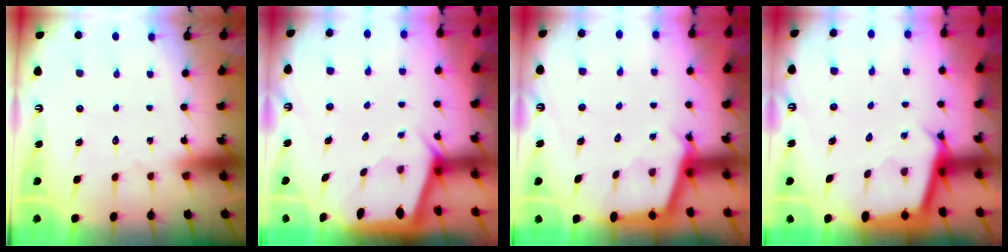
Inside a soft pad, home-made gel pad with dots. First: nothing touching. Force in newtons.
{"total": 1.9, "press": 1.9, "slide": 0.2}
{"total": 2.9, "press": 2.9, "slide": 0.4}
{"total": 2.7, "press": 2.7, "slide": 0.0}